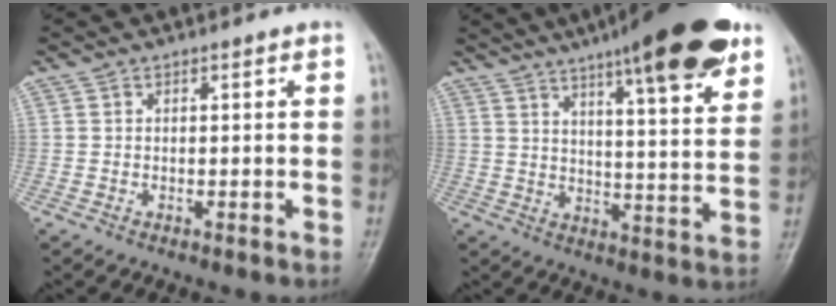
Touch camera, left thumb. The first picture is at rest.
{"total": 20.8, "force": [13.8, 3.9, 15.1], "torque": [-0.199, -0.047, 0.196]}